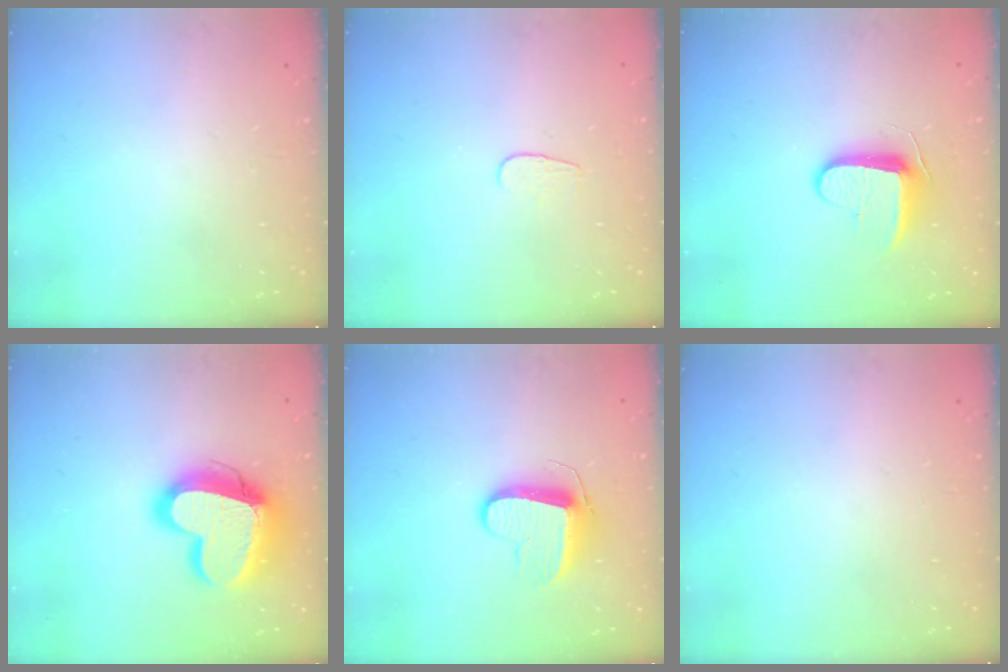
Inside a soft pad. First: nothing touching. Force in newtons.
{"total": 3.6, "press": 3.6, "slide": 0.3}
{"total": 8.7, "press": 8.7, "slide": 0.9}
{"total": 19.4, "press": 19.3, "slide": 1.7}
{"total": 9.8, "press": 9.8, "slide": 0.4}
{"total": 0.0}